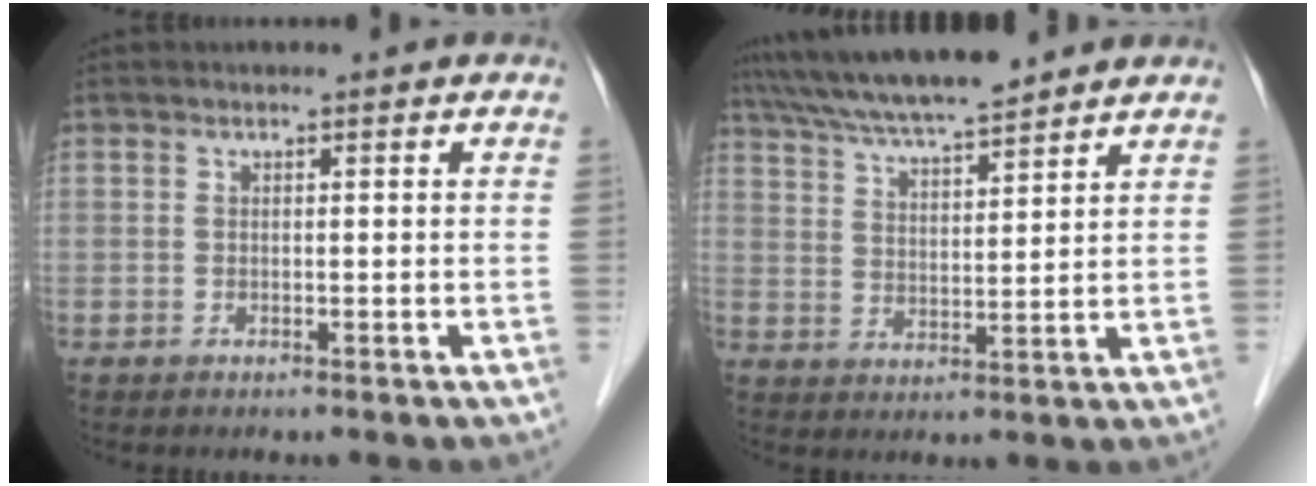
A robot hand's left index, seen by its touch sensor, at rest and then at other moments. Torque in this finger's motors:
{"motor_torque": [0.89, -0.79, 0.34, 0.10]}